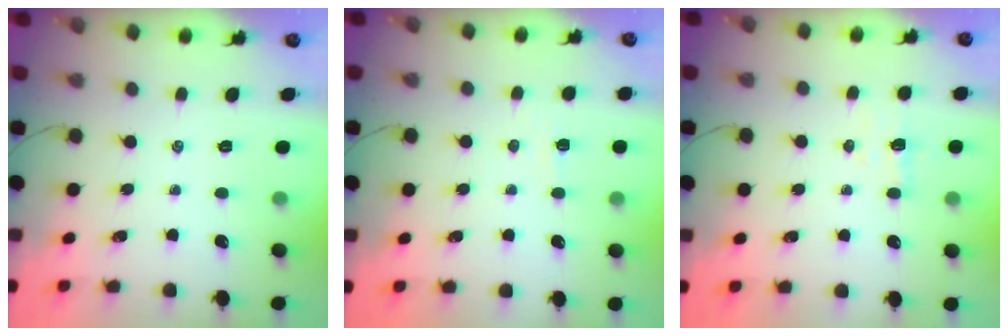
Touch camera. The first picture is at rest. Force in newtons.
{"total": 3.1, "press": 3.0, "slide": 0.8}
{"total": 5.2, "press": 5.1, "slide": 1.0}